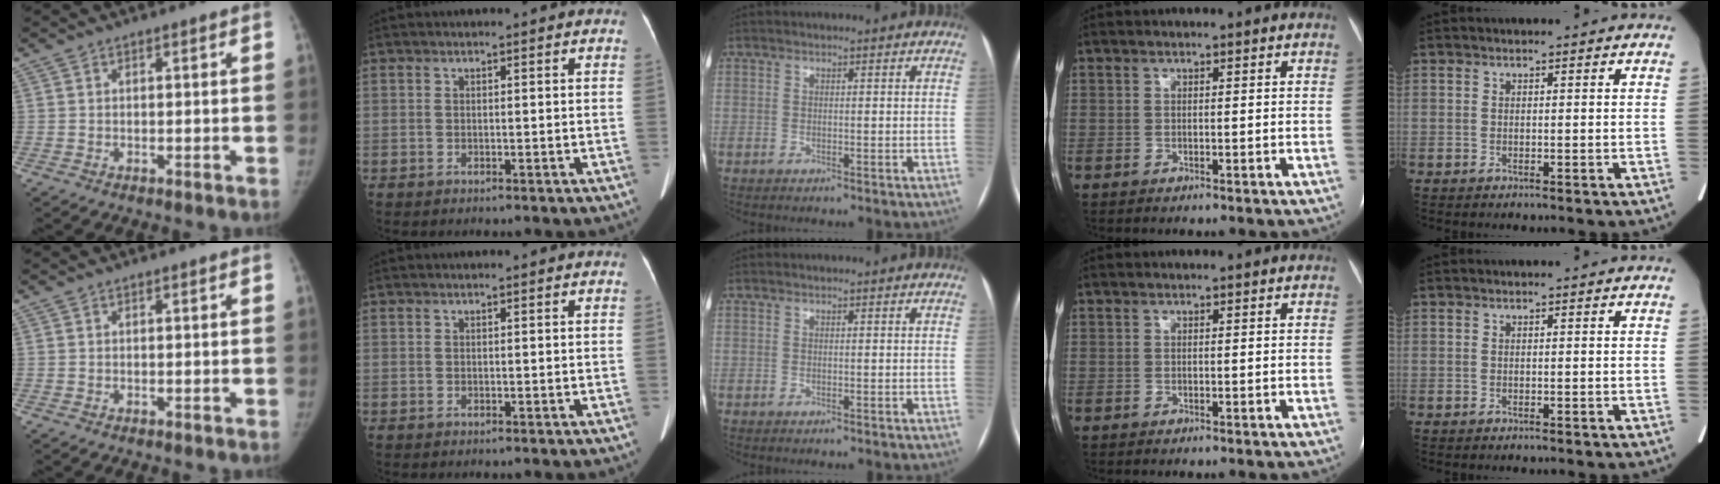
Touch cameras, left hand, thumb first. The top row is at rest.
{}